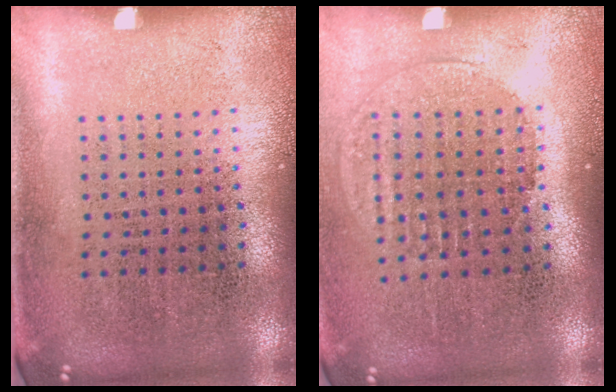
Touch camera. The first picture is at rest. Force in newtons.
{"total": 1.4, "press": 1.2, "slide": 0.6}